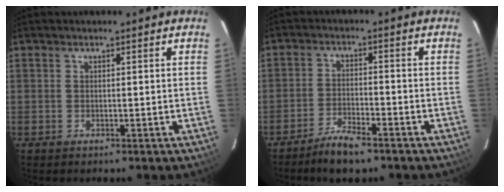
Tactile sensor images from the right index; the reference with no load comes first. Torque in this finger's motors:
{"motor_torque": [0.51, -0.40, 0.21, 0.04]}